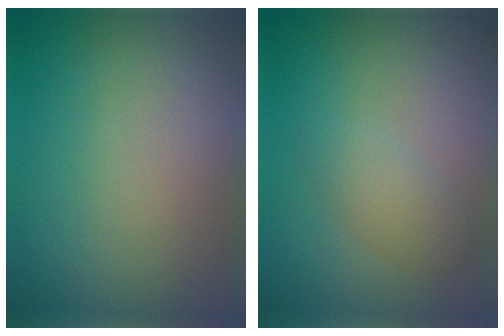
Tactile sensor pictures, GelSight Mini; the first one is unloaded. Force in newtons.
{"total": 1.9, "press": 1.9, "slide": 0.1}